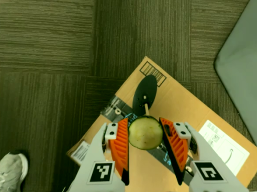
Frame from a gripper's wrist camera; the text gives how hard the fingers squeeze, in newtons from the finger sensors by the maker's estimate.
{"total": 7.1, "left": 7.4, "right": 6.7}